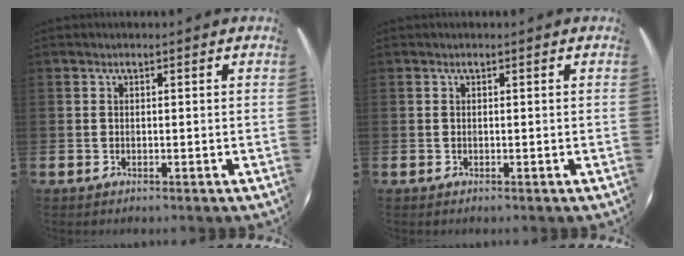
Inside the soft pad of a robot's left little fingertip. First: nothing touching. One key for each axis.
{"total": 0.0}